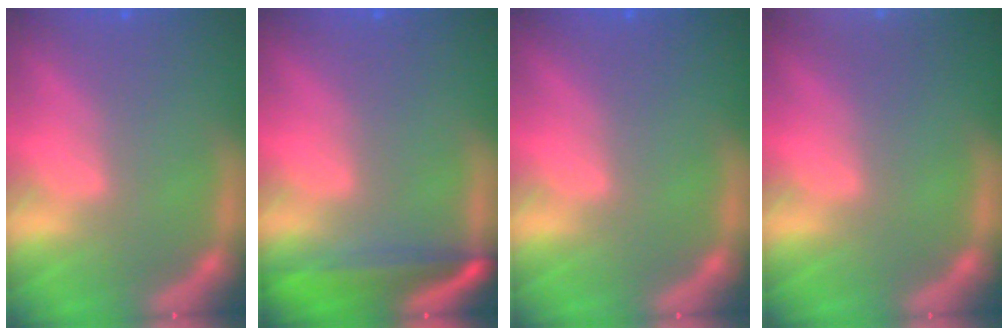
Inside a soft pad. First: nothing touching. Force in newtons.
{"total": 5.5}
{"total": 0.0}
{"total": 6.9}